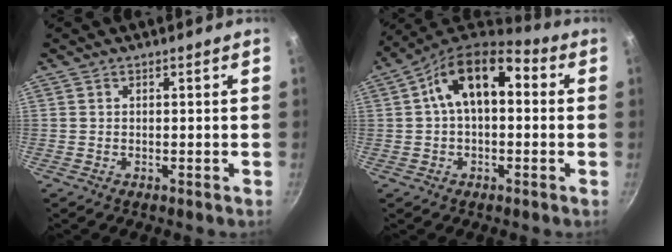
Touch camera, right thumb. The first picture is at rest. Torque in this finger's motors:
{"motor_torque": [-0.79, 1.33, 0.53, 0.78, 0.13]}